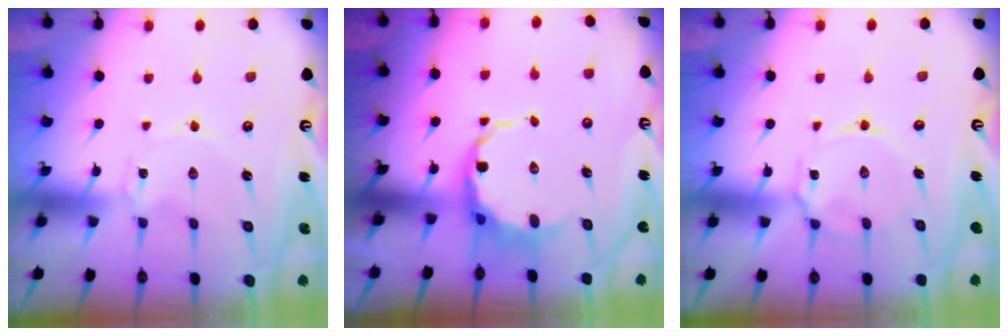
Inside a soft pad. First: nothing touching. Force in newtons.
{"total": 7.6, "press": 7.1, "slide": 2.7}
{"total": 8.0, "press": 7.9, "slide": 0.6}